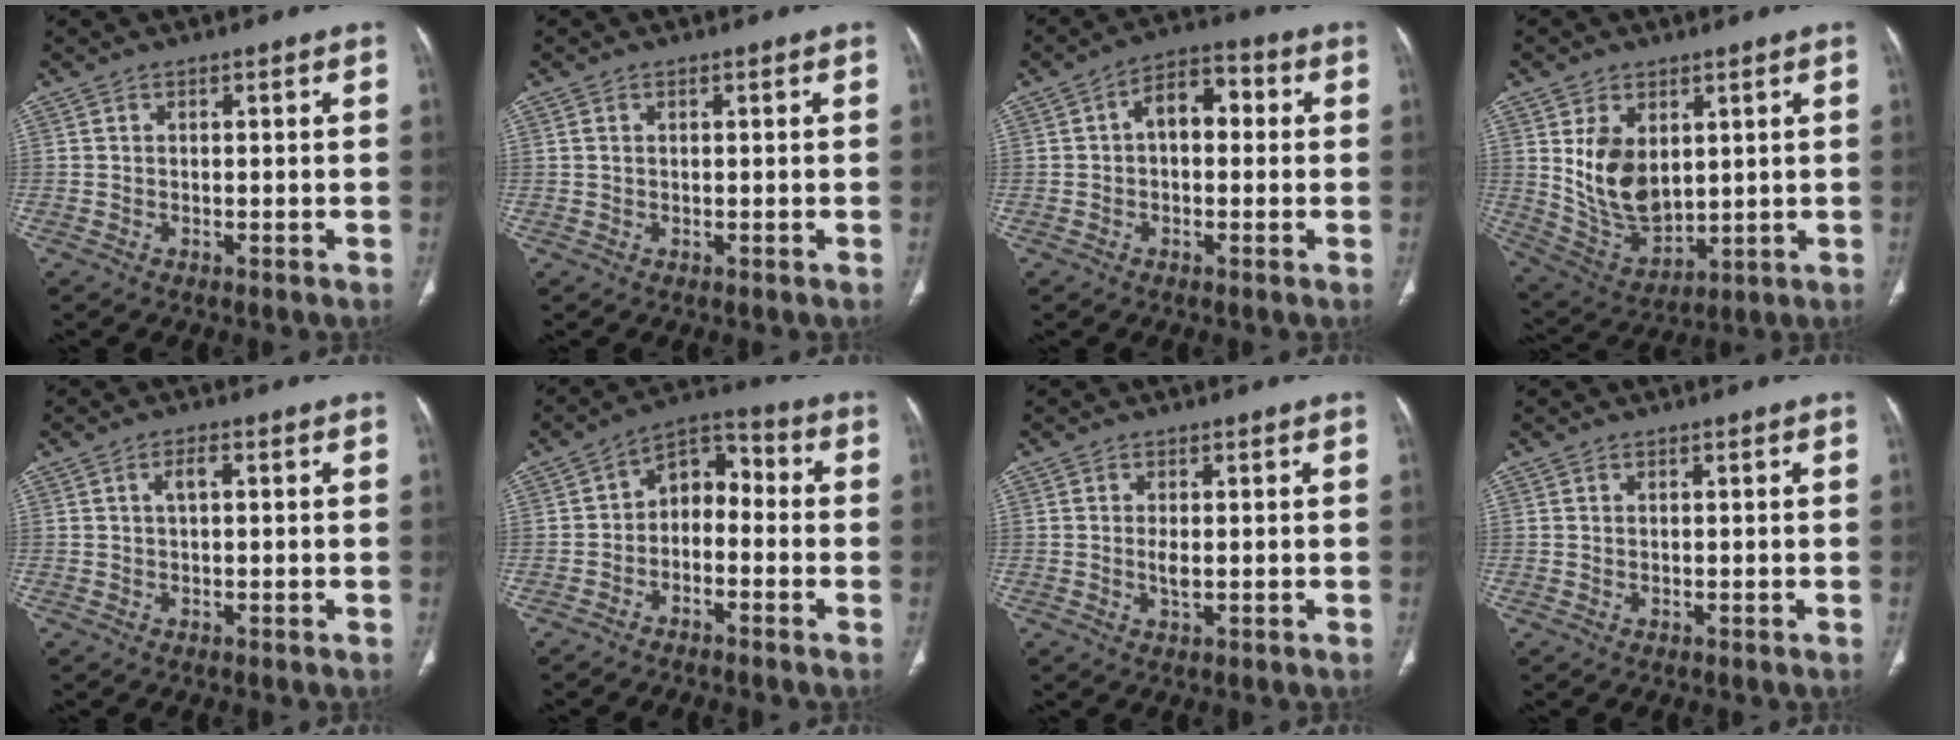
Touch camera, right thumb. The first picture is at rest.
{"total": 0.7, "force": [0.3, 0.5, 0.5], "torque": [-0.013, 0.009, 0.009]}
{"total": 7.5, "force": [0.7, 4.7, 5.8], "torque": [-0.065, 0.028, 0.002]}
{"total": 12.3, "force": [2.8, 7.9, 8.9], "torque": [-0.135, -0.024, 0.077]}
{"total": 2.1, "force": [0.5, 0.9, 1.8], "torque": [-0.037, 0.006, 0.009]}
{"total": 7.9, "force": [-1.7, 5.5, 5.3], "torque": [-0.056, 0.045, -0.046]}
{"total": 1.9, "force": [0.0, 0.8, 1.8], "torque": [-0.040, -0.005, 0.003]}
{"total": 0.0}